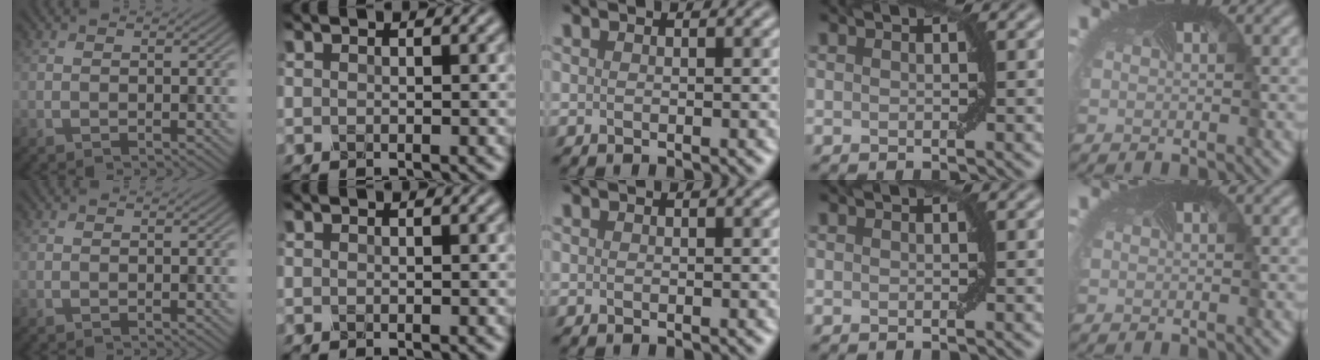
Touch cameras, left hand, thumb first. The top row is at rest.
{}